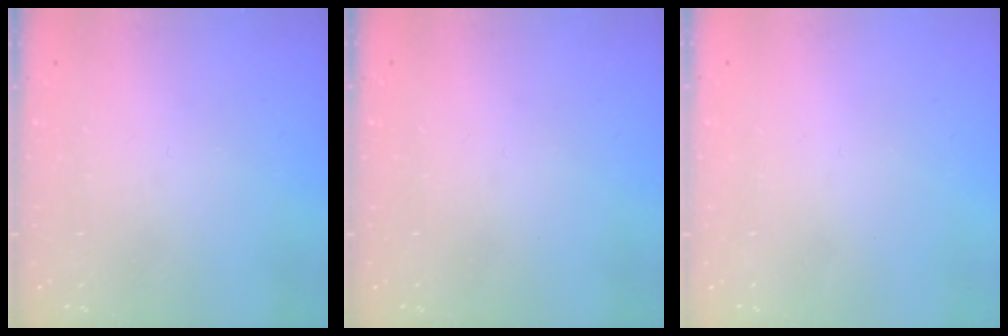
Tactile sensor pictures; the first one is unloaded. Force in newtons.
{"total": 0.0}
{"total": 1.8, "press": 1.7, "slide": 0.1}